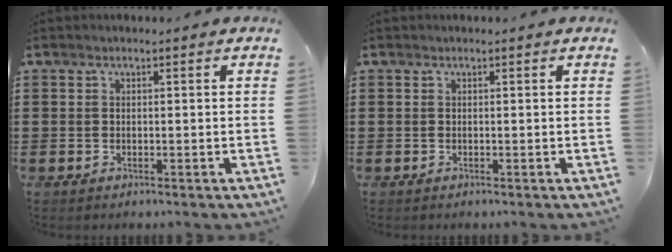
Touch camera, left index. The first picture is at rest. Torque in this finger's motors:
{"motor_torque": [-0.06, -0.02, 0.00, 0.00]}